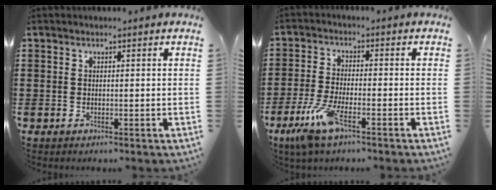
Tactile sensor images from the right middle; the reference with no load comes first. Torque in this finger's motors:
{"motor_torque": [1.77, -0.36, 0.39, 0.14]}